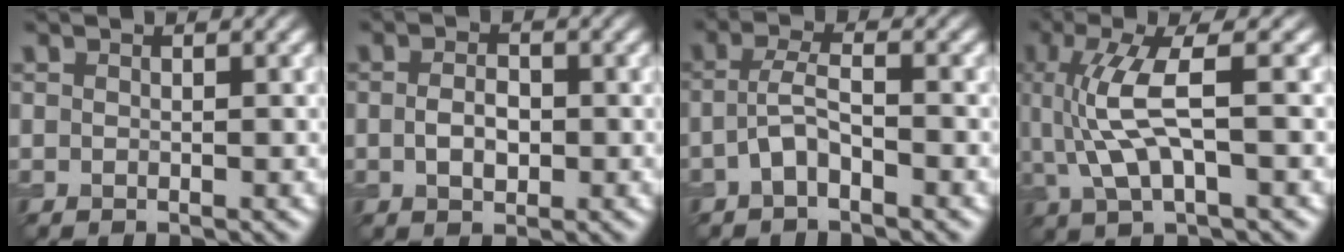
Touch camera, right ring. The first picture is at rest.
{"total": 2.4, "force": [-0.2, 1.5, 1.8], "torque": [-0.037, 0.000, -0.004]}
{"total": 2.6, "force": [-1.1, 0.8, 2.2], "torque": [-0.047, 0.008, -0.028]}
{"total": 6.8, "force": [0.7, 2.2, 6.4], "torque": [-0.151, 0.000, 0.016]}